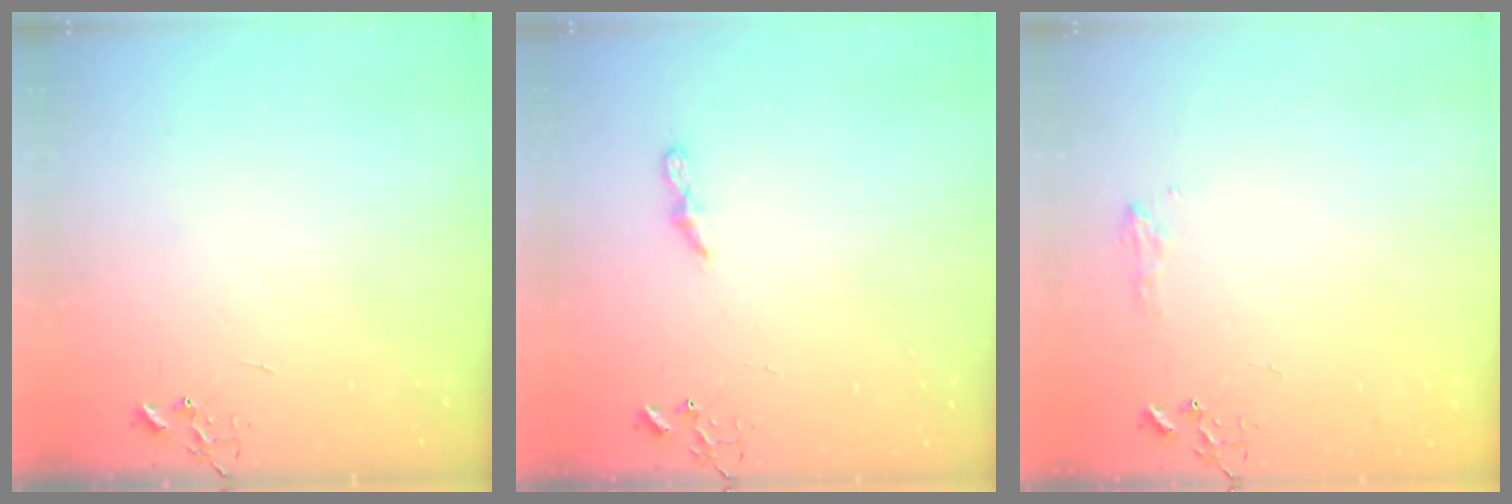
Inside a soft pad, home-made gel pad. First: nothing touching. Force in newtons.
{"total": 5.5, "press": 5.5, "slide": 0.5}
{"total": 7.6, "press": 7.6, "slide": 0.8}